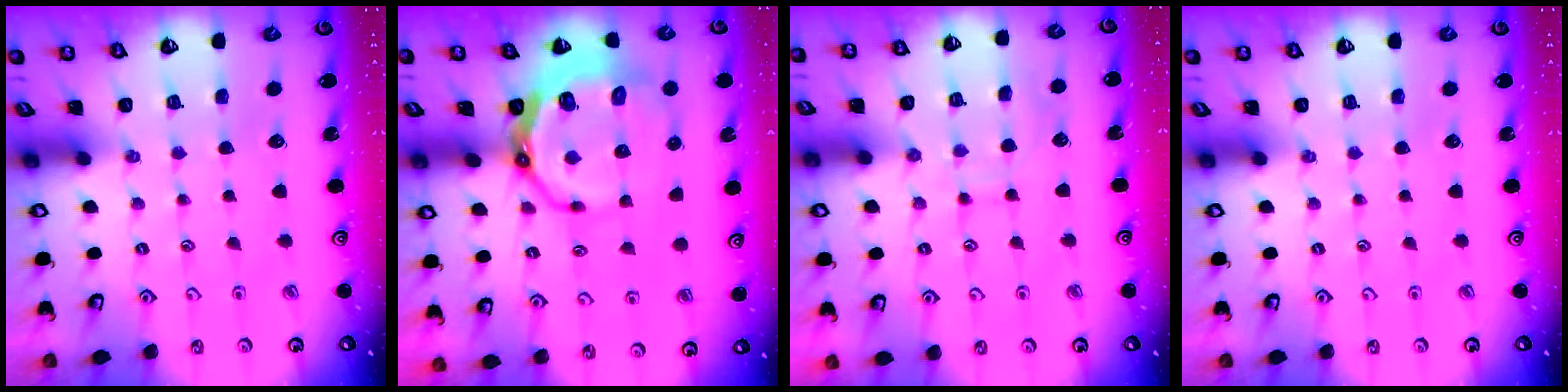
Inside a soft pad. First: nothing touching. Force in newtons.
{"total": 13.2, "press": 12.5, "slide": 4.3}
{"total": 8.7, "press": 8.7, "slide": 0.6}
{"total": 0.0}